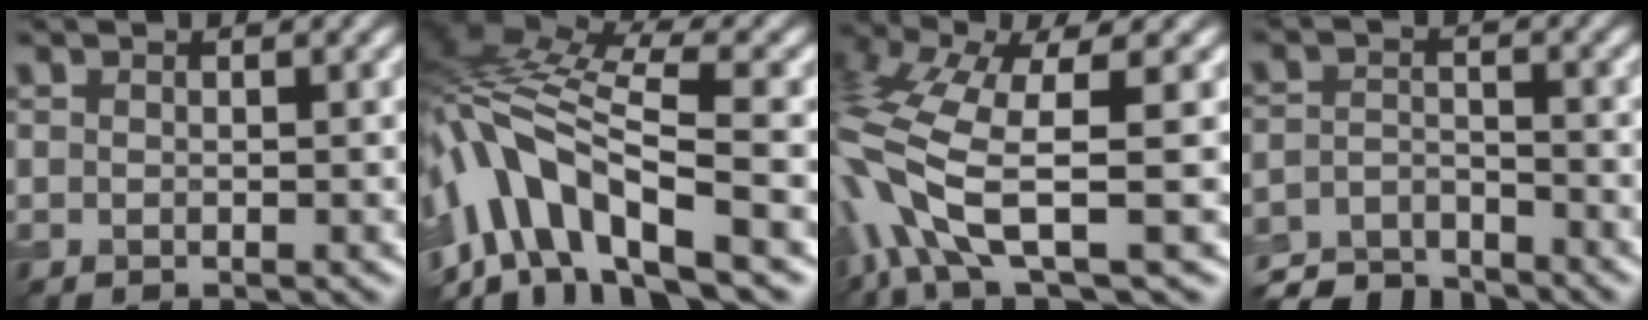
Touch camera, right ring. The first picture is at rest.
{"total": 11.9, "force": [-4.3, 4.4, 10.2], "torque": [-0.191, 0.016, -0.084]}
{"total": 10.6, "force": [-2.6, 3.8, 9.6], "torque": [-0.222, 0.000, -0.056]}
{"total": 5.5, "force": [-5.1, 1.6, 1.4], "torque": [-0.023, -0.009, -0.103]}